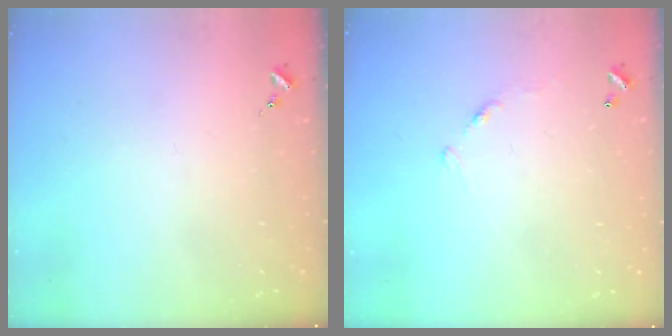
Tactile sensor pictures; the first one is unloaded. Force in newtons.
{"total": 6.8, "press": 6.8, "slide": 0.4}